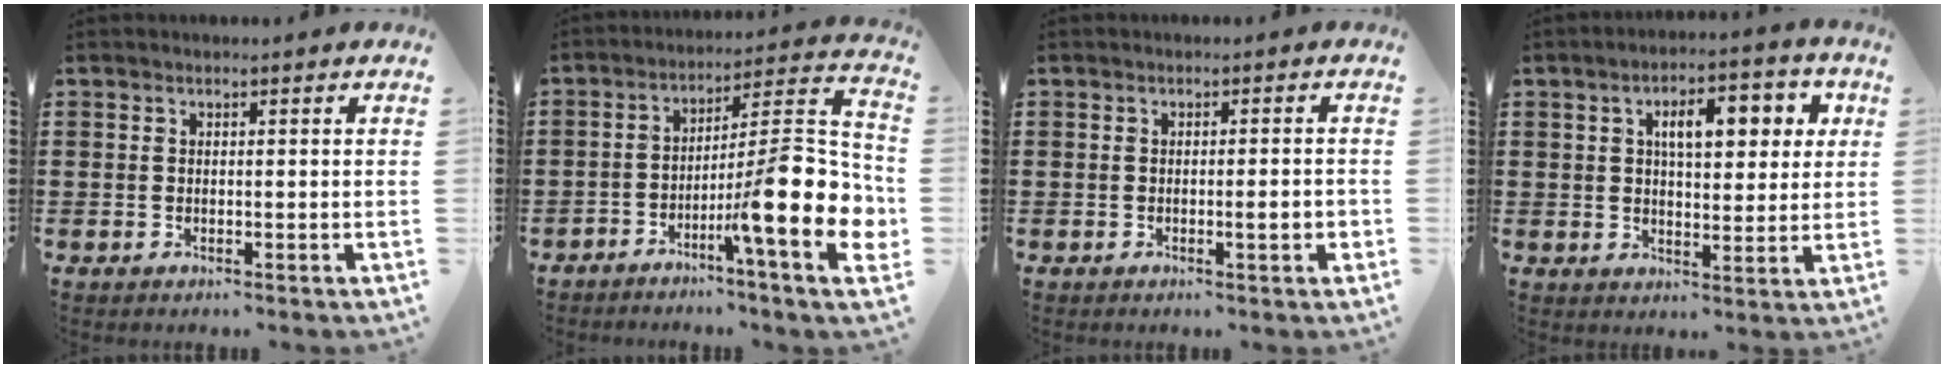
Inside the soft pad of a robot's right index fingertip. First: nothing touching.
{"total": 13.9, "force": [-4.2, 1.6, 13.2], "torque": [-0.211, -0.029, -0.077]}
{"total": 2.8, "force": [-0.6, 0.2, 2.8], "torque": [-0.045, -0.002, -0.011]}
{"total": 7.8, "force": [2.6, 3.4, 6.5], "torque": [-0.103, 0.001, 0.035]}